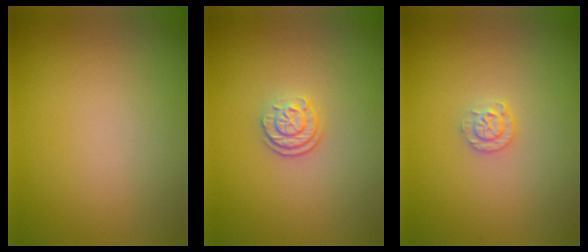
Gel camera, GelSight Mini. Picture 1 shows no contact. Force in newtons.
{"total": 2.2, "press": 1.8, "slide": 1.3}
{"total": 1.5, "press": 1.5, "slide": 0.1}